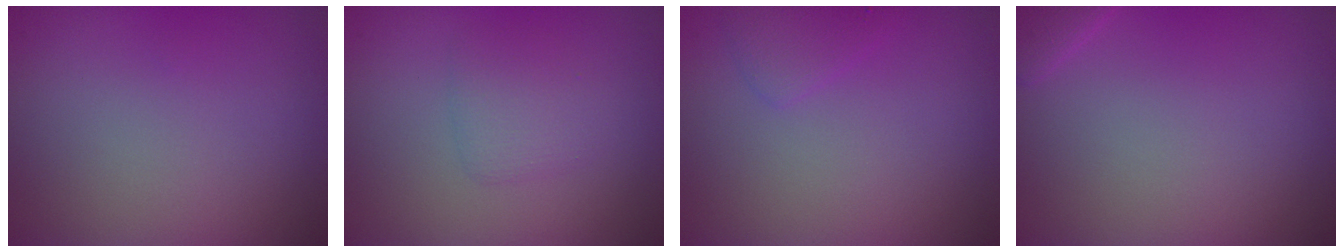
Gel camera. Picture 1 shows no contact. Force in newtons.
{"total": 1.9, "press": 1.9, "slide": 0.0}
{"total": 1.4, "press": 1.4, "slide": 0.0}
{"total": 1.4, "press": 1.4, "slide": 0.1}